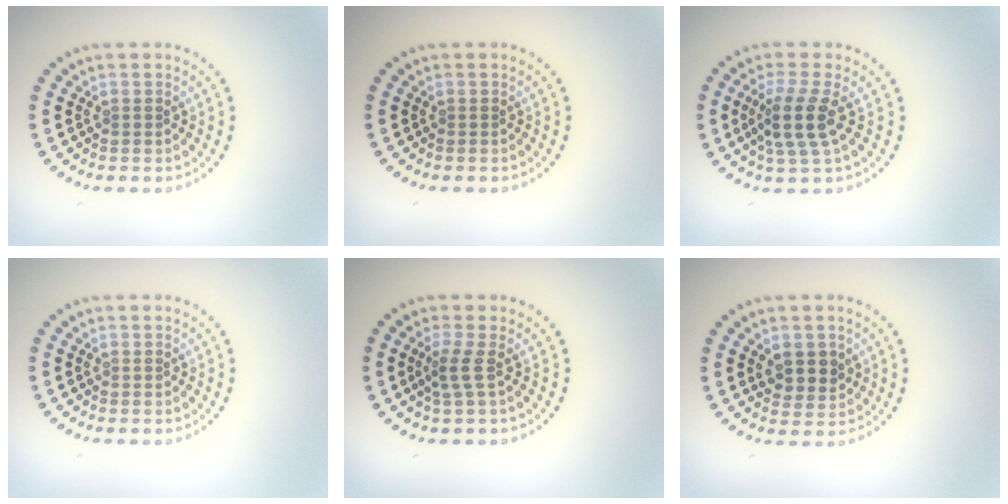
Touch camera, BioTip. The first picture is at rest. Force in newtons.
{"total": 0.0}
{"total": 3.5, "press": 2.8, "slide": 2.1}
{"total": 0.0}
{"total": 1.9, "press": 1.3, "slide": 1.5}
{"total": 2.7, "press": 2.5, "slide": 0.9}